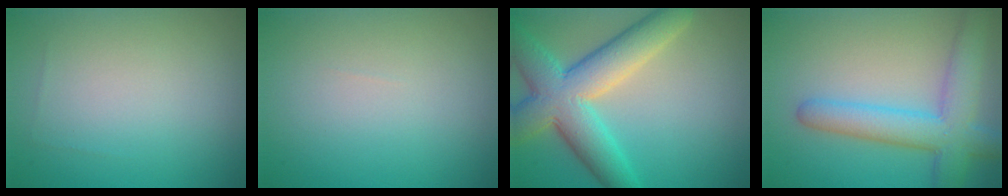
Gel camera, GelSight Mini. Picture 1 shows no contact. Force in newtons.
{"total": 0.0}
{"total": 8.7, "press": 8.7, "slide": 0.4}
{"total": 6.2, "press": 6.2, "slide": 0.3}